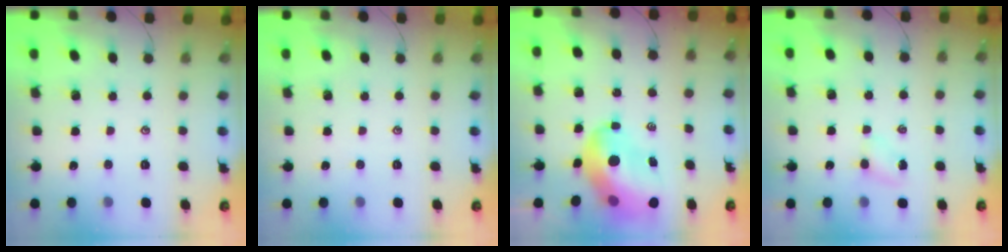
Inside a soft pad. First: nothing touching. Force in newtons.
{"total": 0.0}
{"total": 13.2, "press": 12.6, "slide": 3.7}
{"total": 2.8, "press": 2.6, "slide": 1.0}